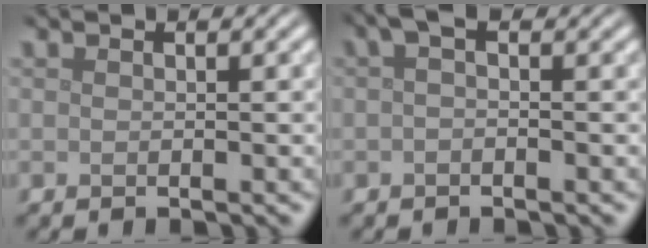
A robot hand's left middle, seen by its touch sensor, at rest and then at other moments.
{"total": 1.5, "force": [0.2, 0.4, 1.5], "torque": [-0.026, 0.008, 0.000]}